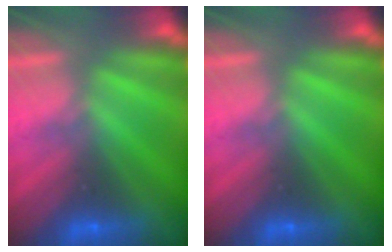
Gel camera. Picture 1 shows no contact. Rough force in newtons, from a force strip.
{"total": 0.0}